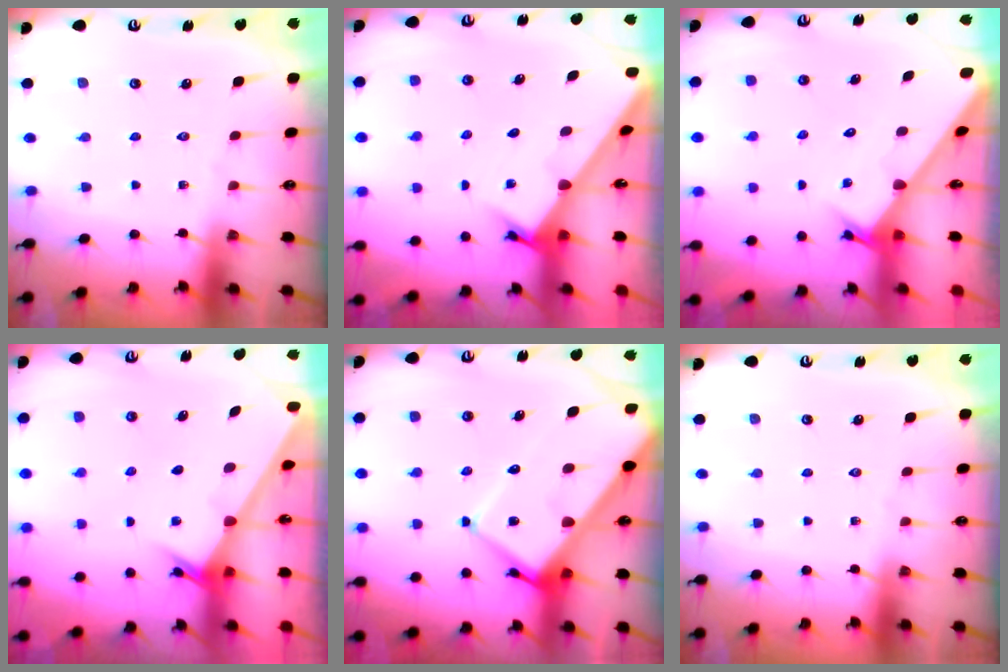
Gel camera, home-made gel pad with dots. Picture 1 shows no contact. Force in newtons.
{"total": 2.6, "press": 2.6, "slide": 0.3}
{"total": 2.2, "press": 2.2, "slide": 0.1}
{"total": 2.3, "press": 2.3, "slide": 0.2}
{"total": 12.7, "press": 12.6, "slide": 1.3}
{"total": 0.0}